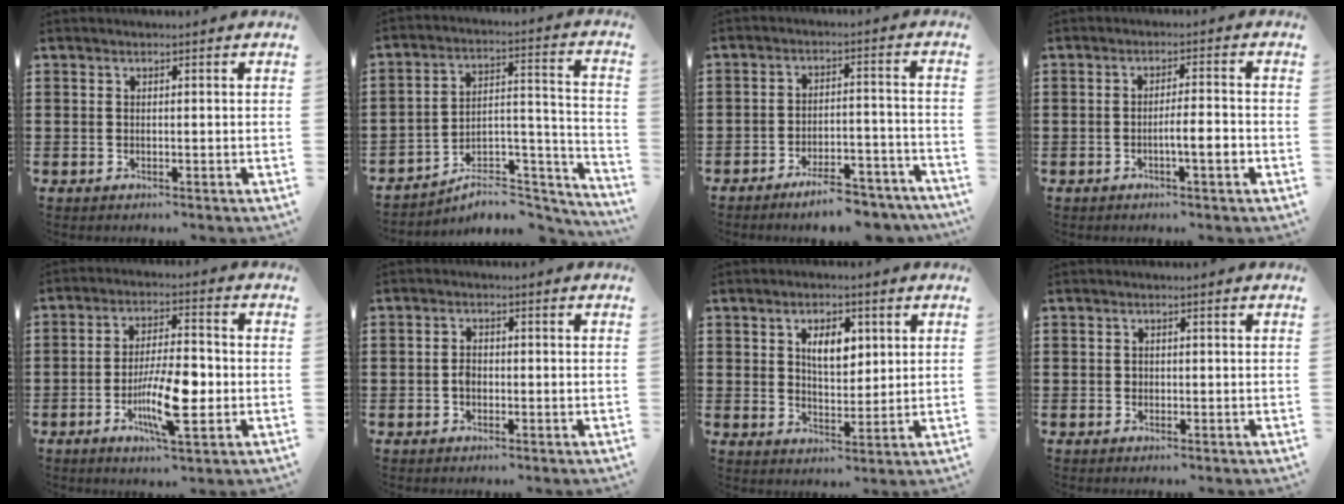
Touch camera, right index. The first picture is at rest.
{"total": 5.4, "force": [-4.6, 1.9, 2.2], "torque": [-0.035, -0.001, -0.089]}
{"total": 6.7, "force": [-5.9, 0.9, 3.0], "torque": [-0.041, 0.012, -0.107]}
{"total": 4.0, "force": [-1.4, 0.5, 3.7], "torque": [-0.064, 0.002, -0.026]}
{"total": 10.2, "force": [-2.8, 3.0, 9.4], "torque": [-0.172, -0.002, -0.047]}
{"total": 1.9, "force": [-0.4, 1.1, 1.5], "torque": [-0.029, 0.003, -0.008]}
{"total": 5.4, "force": [2.0, 2.9, 4.2], "torque": [-0.075, 0.007, 0.029]}
{"total": 0.5, "force": [0.0, 0.5, 0.2], "torque": [-0.005, 0.003, 0.000]}